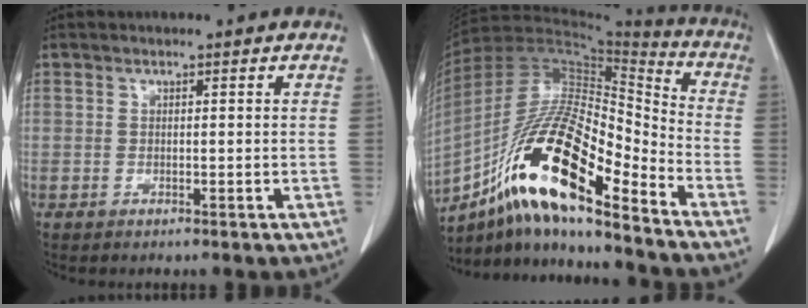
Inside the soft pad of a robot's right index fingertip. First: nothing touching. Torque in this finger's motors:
{"motor_torque": [1.35, -0.79, 0.92, 0.21]}